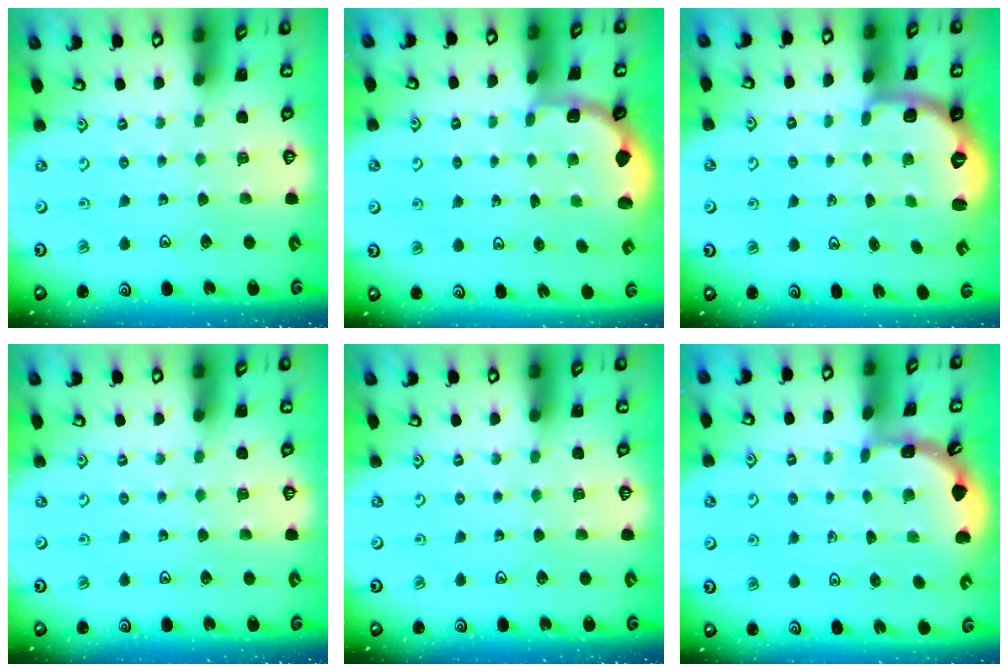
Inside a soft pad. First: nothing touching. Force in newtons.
{"total": 1.9, "press": 1.8, "slide": 0.7}
{"total": 2.3, "press": 1.7, "slide": 1.6}
{"total": 0.0}
{"total": 0.0}
{"total": 1.5, "press": 1.5, "slide": 0.1}